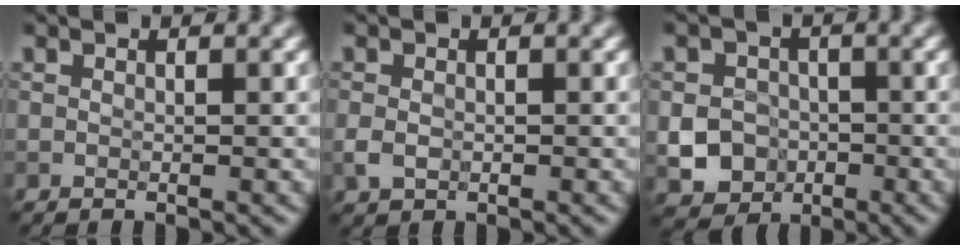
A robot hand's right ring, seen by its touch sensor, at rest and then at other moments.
{"total": 1.6, "force": [-0.3, 1.2, 1.0], "torque": [-0.022, -0.004, -0.007]}
{"total": 4.7, "force": [-1.2, 4.2, 1.7], "torque": [-0.017, -0.002, -0.038]}